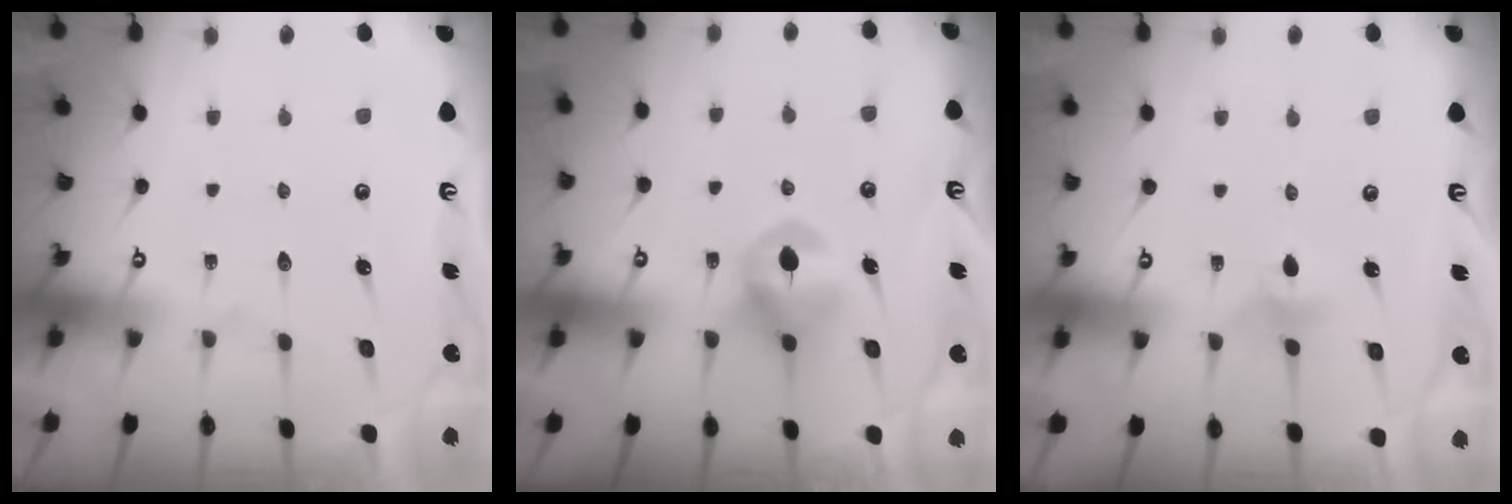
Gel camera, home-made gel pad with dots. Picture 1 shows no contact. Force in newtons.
{"total": 8.5, "press": 8.4, "slide": 0.4}
{"total": 5.2, "press": 5.1, "slide": 0.8}